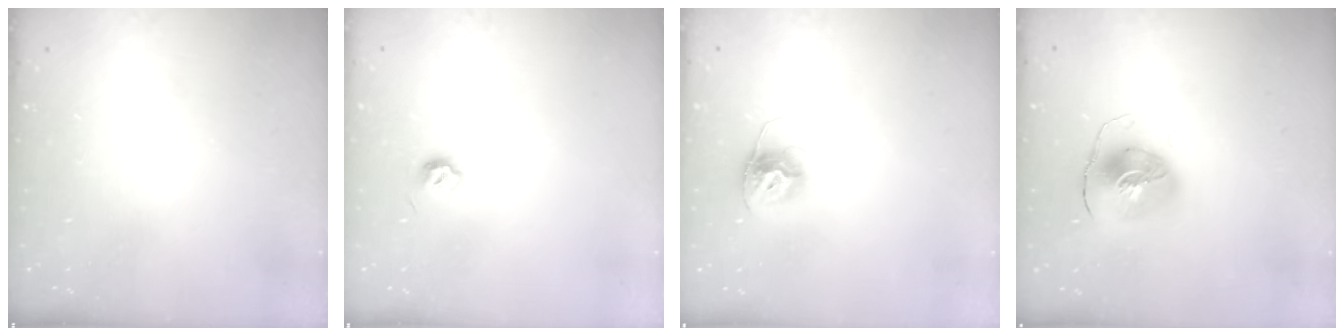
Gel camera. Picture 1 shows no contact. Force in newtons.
{"total": 3.9, "press": 3.8, "slide": 0.7}
{"total": 10.1, "press": 10.1, "slide": 0.7}
{"total": 8.7, "press": 8.7, "slide": 1.1}